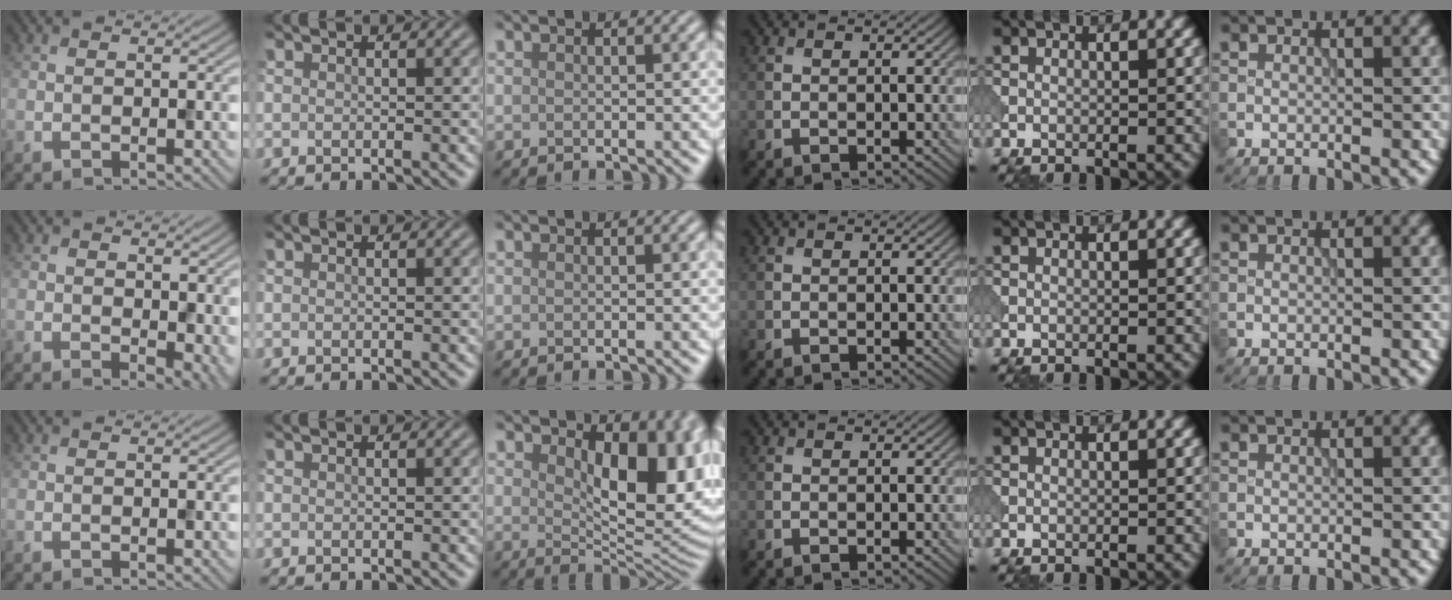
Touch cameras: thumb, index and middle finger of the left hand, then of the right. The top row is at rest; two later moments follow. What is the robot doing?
{"motion": "pour", "object": "beaker"}